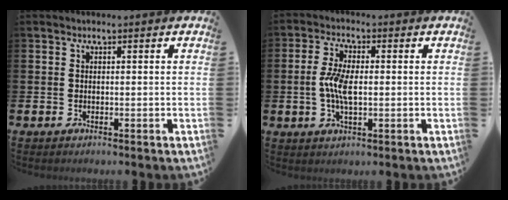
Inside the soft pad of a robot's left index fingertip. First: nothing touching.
{"total": 5.6, "force": [-0.1, 2.3, 5.1], "torque": [-0.100, -0.003, -0.008]}